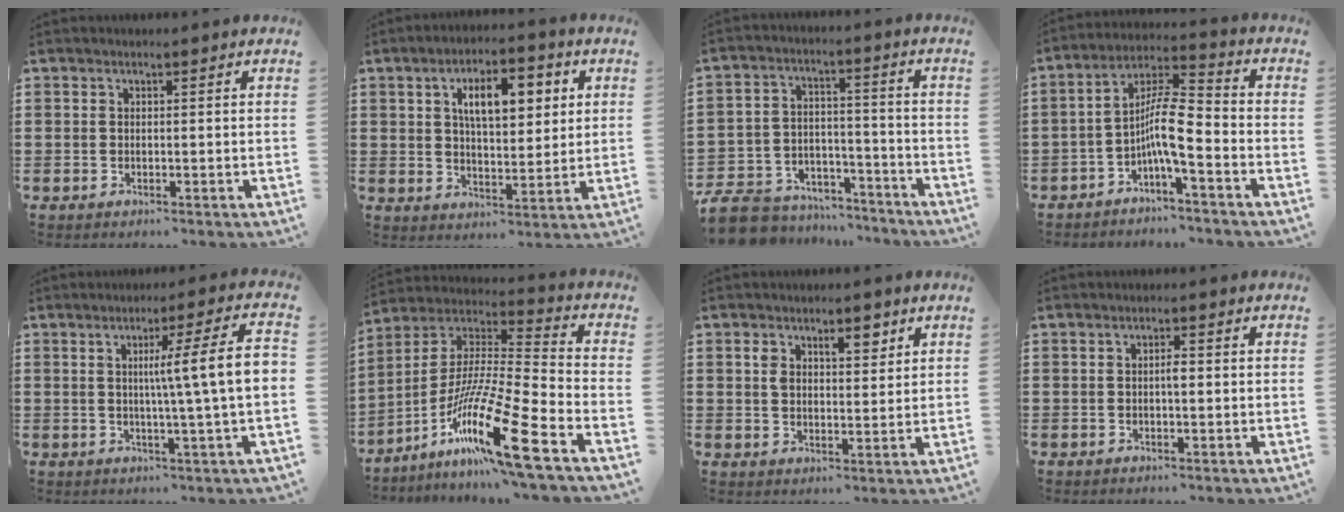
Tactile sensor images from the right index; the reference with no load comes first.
{"total": 8.4, "force": [2.9, 3.5, 7.1], "torque": [-0.121, 0.005, 0.043]}
{"total": 8.6, "force": [-8.0, 2.9, 1.3], "torque": [-0.043, 0.021, -0.160]}
{"total": 7.9, "force": [-2.9, 1.4, 7.2], "torque": [-0.141, 0.002, -0.057]}
{"total": 9.5, "force": [0.8, -0.3, 9.4], "torque": [-0.162, -0.007, 0.005]}
{"total": 17.6, "force": [-10.7, 1.0, 13.9], "torque": [-0.279, 0.003, -0.199]}
{"total": 4.3, "force": [2.1, 2.0, 3.1], "torque": [-0.052, 0.003, 0.032]}
{"total": 1.5, "force": [-0.1, 0.4, 1.5], "torque": [-0.027, 0.000, -0.003]}